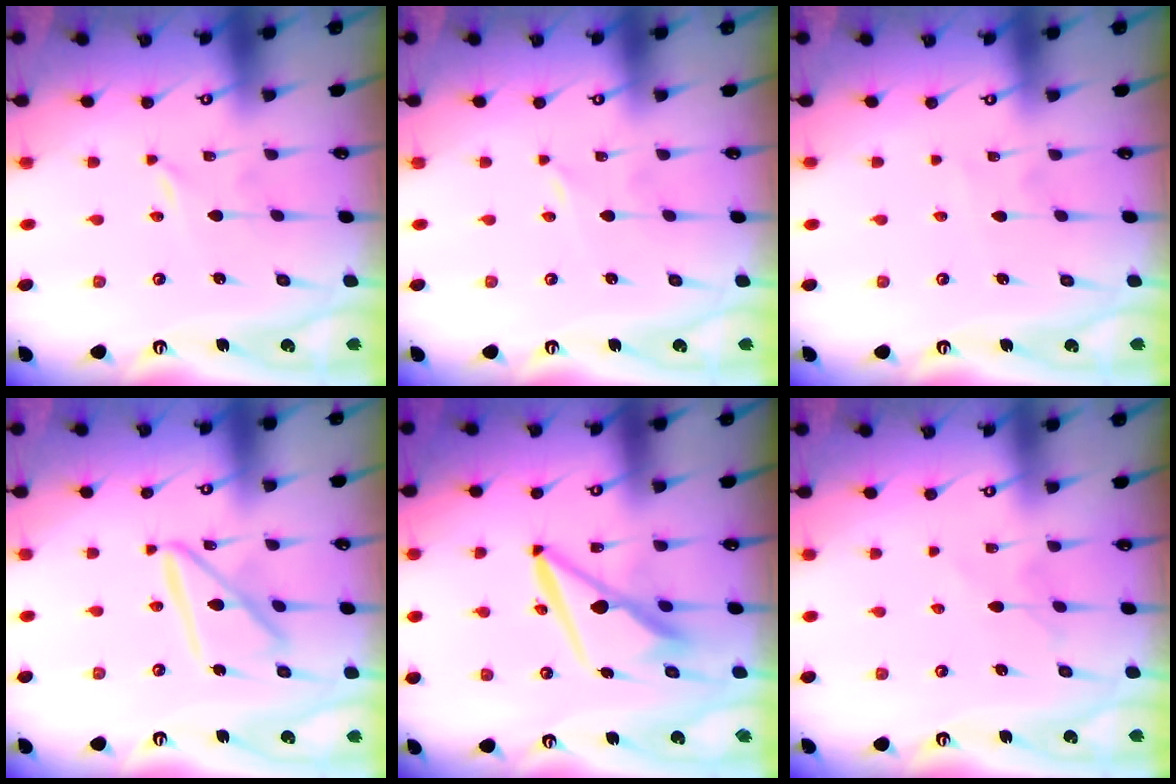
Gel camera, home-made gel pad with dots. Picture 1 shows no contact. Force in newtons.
{"total": 0.0}
{"total": 3.6, "press": 3.6, "slide": 0.4}
{"total": 13.6, "press": 13.5, "slide": 1.2}
{"total": 9.0, "press": 9.0, "slide": 1.0}
{"total": 5.6, "press": 5.5, "slide": 0.6}